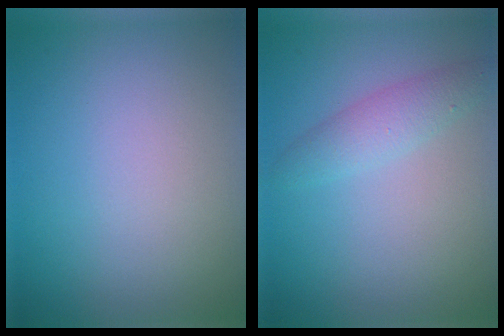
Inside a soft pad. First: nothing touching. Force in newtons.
{"total": 2.3, "press": 2.3, "slide": 0.1}